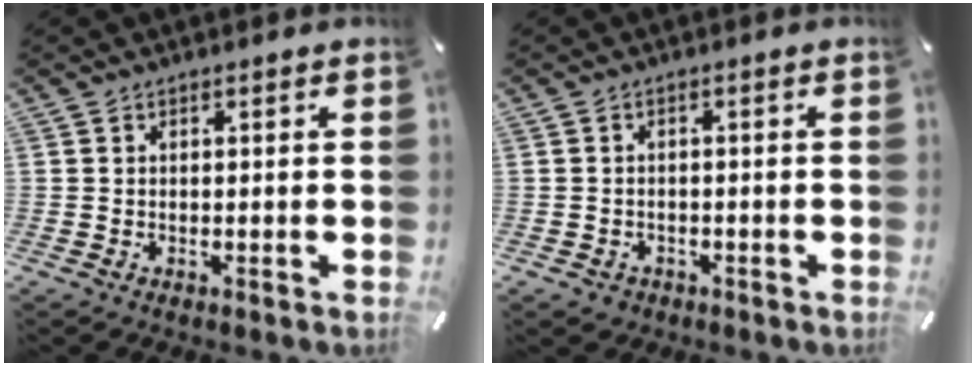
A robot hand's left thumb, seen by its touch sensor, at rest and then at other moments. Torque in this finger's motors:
{"motor_torque": [0.39, 0.29, 0.12, 0.08, 0.02]}